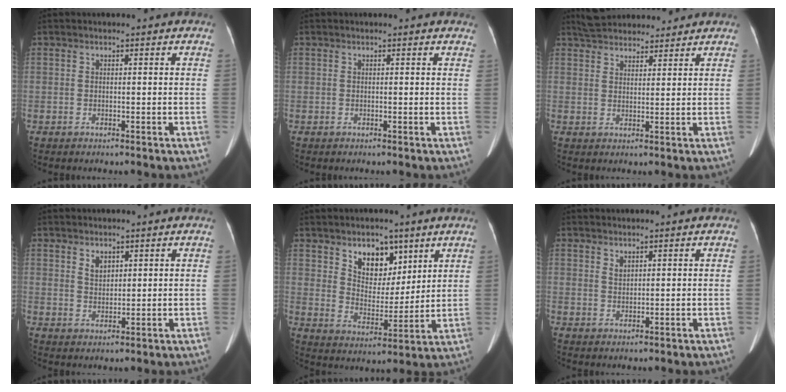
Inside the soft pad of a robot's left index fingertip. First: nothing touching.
{"total": 1.2, "force": [1.1, 0.4, 0.3], "torque": [-0.007, -0.001, -0.001]}
{"total": 10.1, "force": [9.3, 2.6, 3.0], "torque": [-0.047, 0.032, 0.149]}
{"total": 2.3, "force": [1.4, 1.3, 1.2], "torque": [-0.025, 0.007, 0.032]}
{"total": 8.3, "force": [5.0, 4.9, 4.5], "torque": [-0.075, 0.004, 0.092]}
{"total": 1.2, "force": [0.9, 0.4, 0.5], "torque": [-0.010, 0.005, 0.020]}